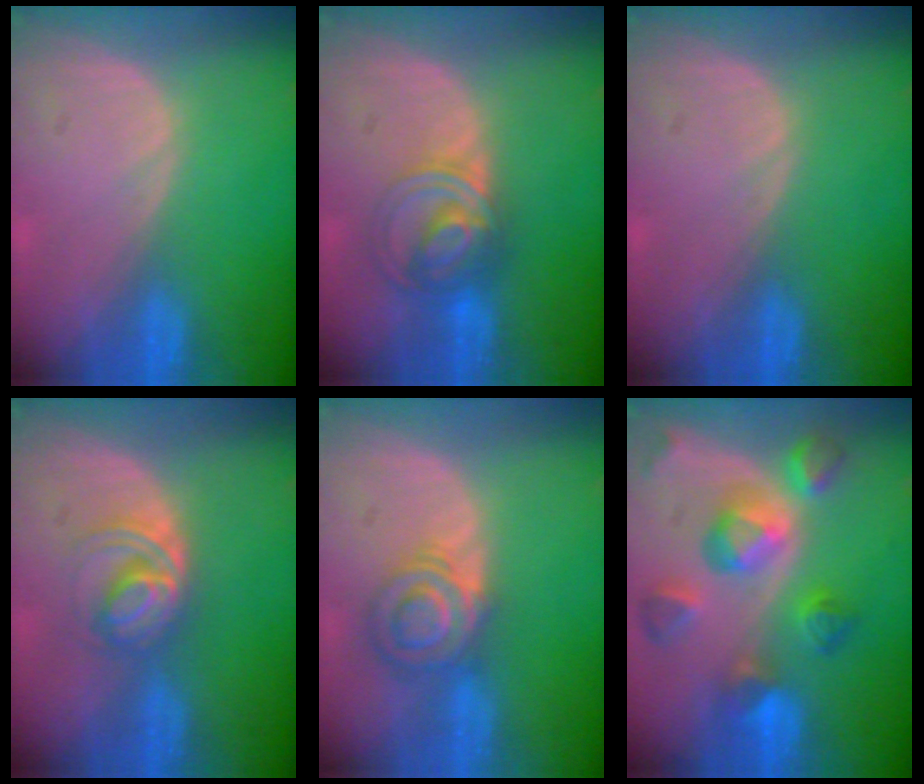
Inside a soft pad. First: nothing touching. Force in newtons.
{"total": 6.3, "press": 6.1, "slide": 1.4}
{"total": 0.0}
{"total": 5.2, "press": 5.0, "slide": 1.2}
{"total": 5.9, "press": 5.8, "slide": 0.8}
{"total": 10.4, "press": 9.2, "slide": 4.9}